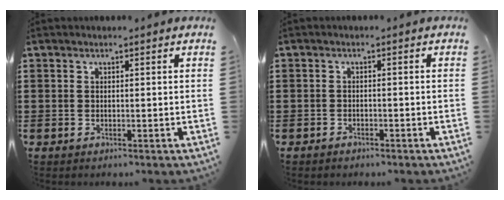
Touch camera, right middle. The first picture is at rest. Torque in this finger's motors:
{"motor_torque": [-0.81, 0.66, -0.50, -0.21]}